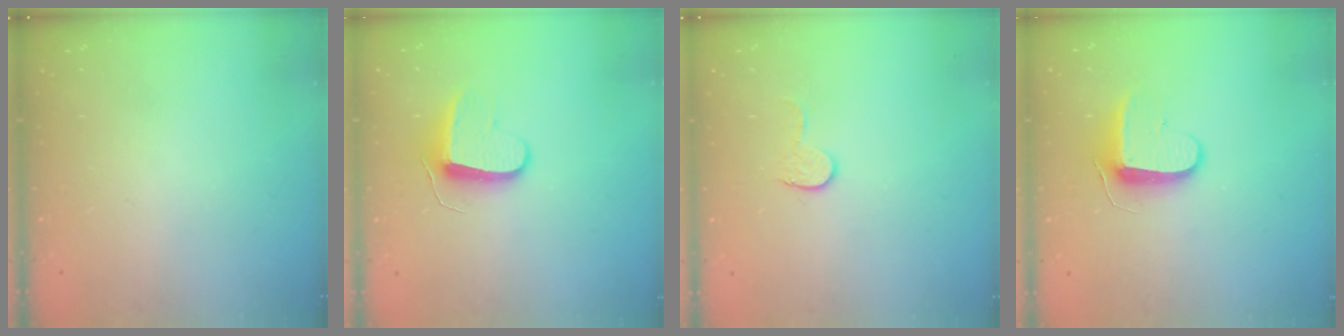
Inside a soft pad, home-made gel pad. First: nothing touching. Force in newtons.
{"total": 8.9, "press": 8.9, "slide": 0.1}
{"total": 4.4, "press": 4.4, "slide": 0.4}
{"total": 8.9, "press": 8.8, "slide": 1.1}